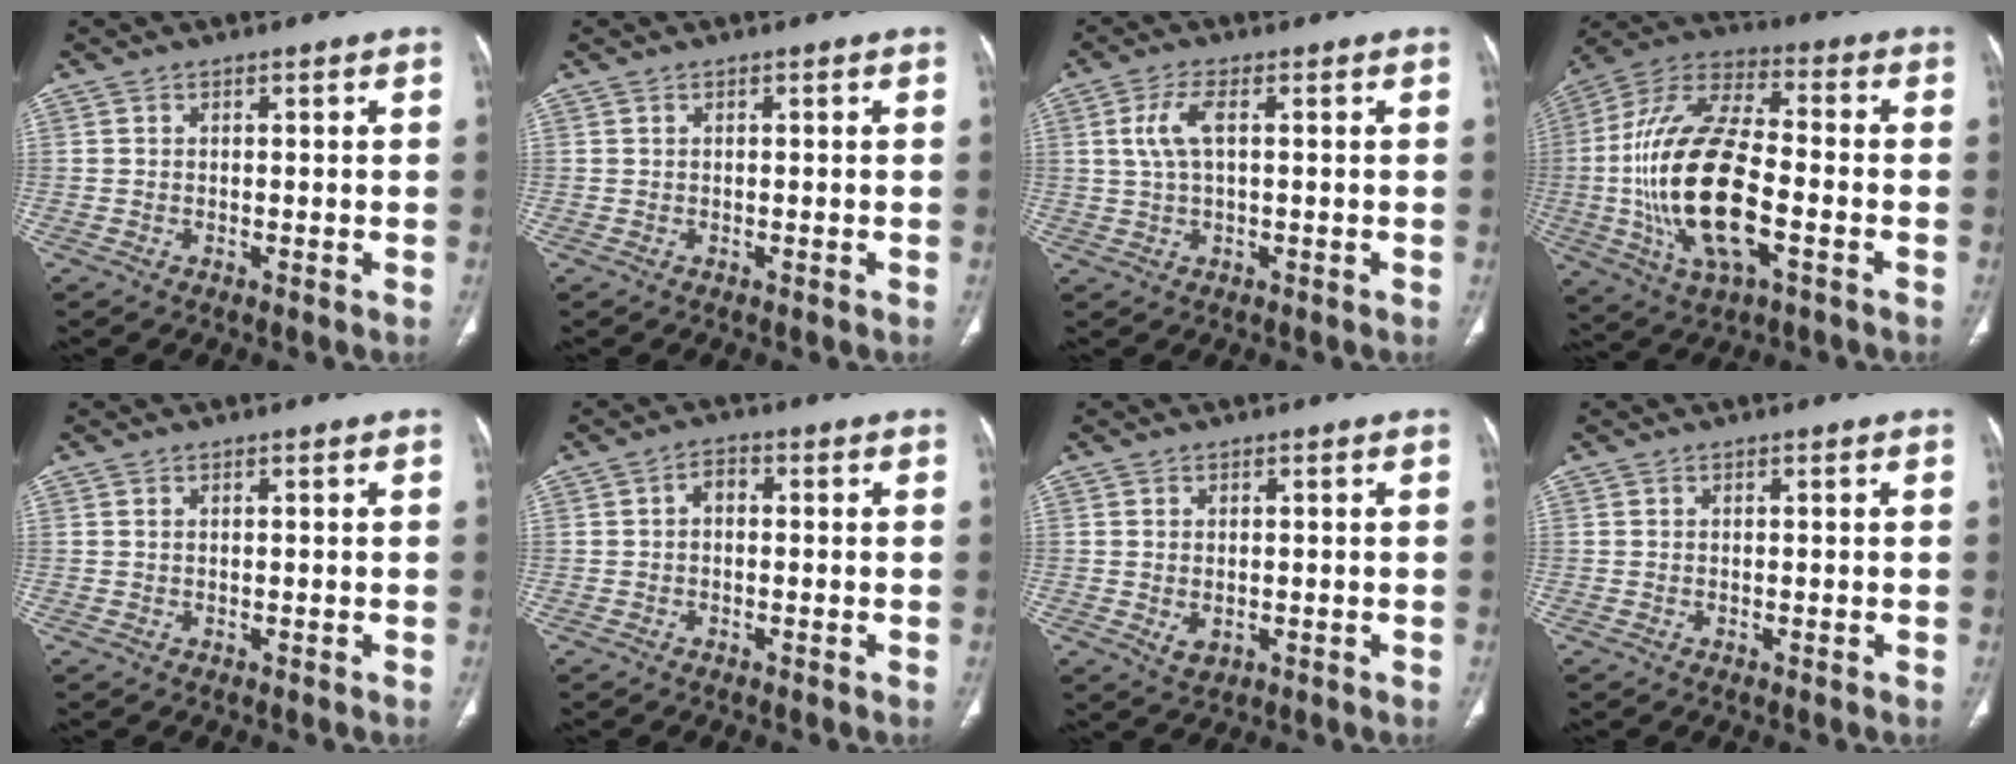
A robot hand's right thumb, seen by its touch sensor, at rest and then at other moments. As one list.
[{"total": 0.0}, {"total": 4.9, "force": [1.0, 1.8, 4.5], "torque": [-0.114, 0.011, 0.020]}, {"total": 22.4, "force": [-4.2, 9.5, 19.9], "torque": [-0.410, 0.019, -0.071]}, {"total": 0.0}, {"total": 1.8, "force": [-0.1, 1.3, 1.2], "torque": [-0.015, 0.010, -0.008]}, {"total": 2.8, "force": [-0.4, 1.9, 2.0], "torque": [-0.036, -0.005, 0.001]}, {"total": 0.0}]